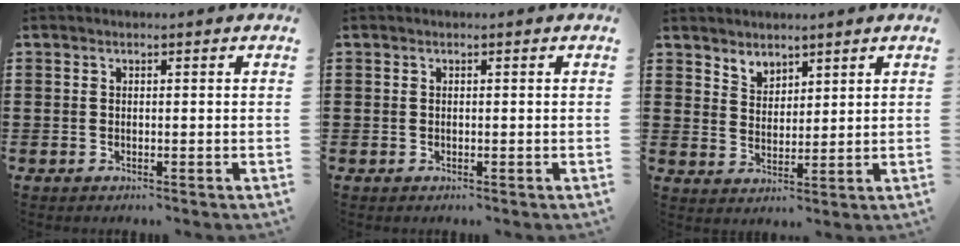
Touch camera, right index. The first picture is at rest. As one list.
[{"total": 0.0}, {"total": 3.2, "force": [2.9, 1.3, -0.3], "torque": [-0.007, -0.003, 0.056]}]